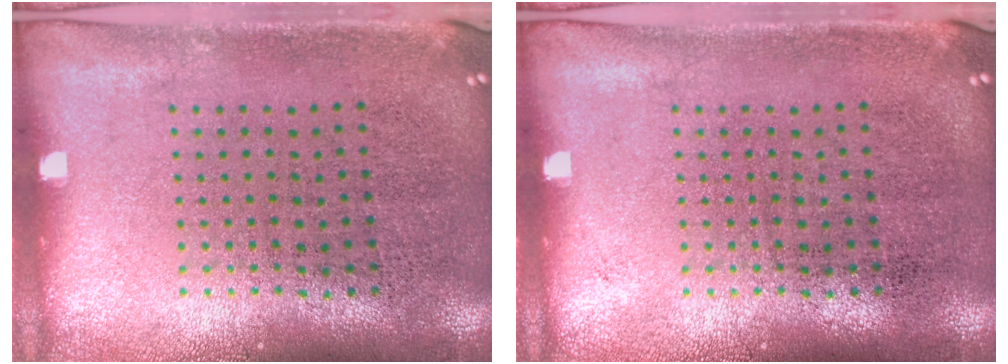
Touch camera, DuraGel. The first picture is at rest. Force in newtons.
{"total": 0.0}